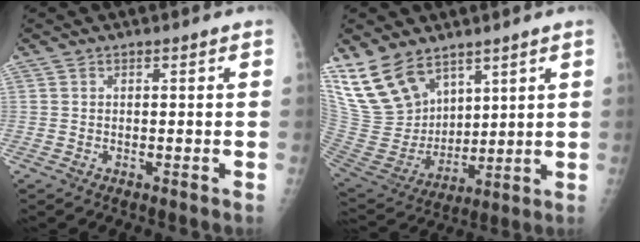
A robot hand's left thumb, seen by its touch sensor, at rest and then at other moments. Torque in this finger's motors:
{"motor_torque": [1.15, 1.18, 0.36, -0.57, 0.37]}